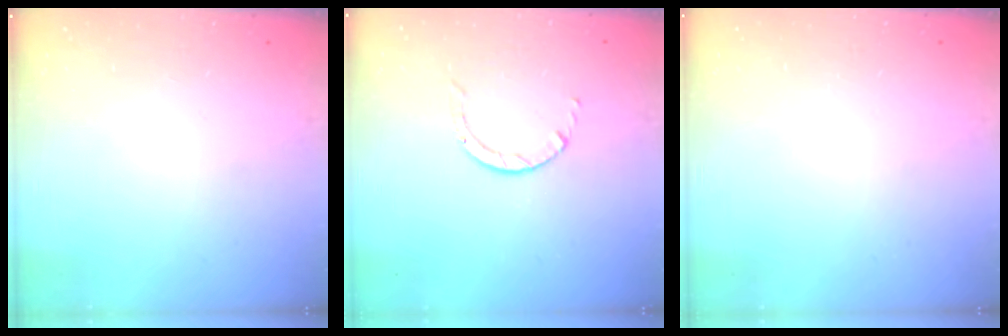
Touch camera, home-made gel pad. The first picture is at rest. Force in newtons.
{"total": 1.4, "press": 1.4, "slide": 0.1}
{"total": 2.4, "press": 2.4, "slide": 0.2}